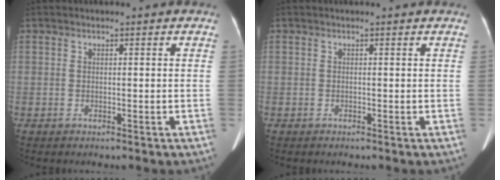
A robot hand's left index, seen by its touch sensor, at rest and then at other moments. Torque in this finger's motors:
{"motor_torque": [-0.07, -0.15, -0.09, -0.21]}